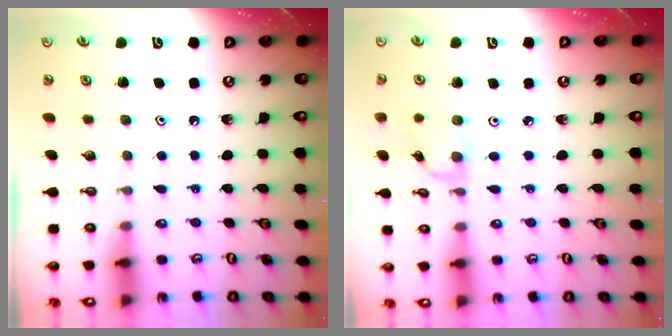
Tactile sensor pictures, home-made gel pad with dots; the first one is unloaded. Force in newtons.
{"total": 2.6, "press": 2.6, "slide": 0.3}